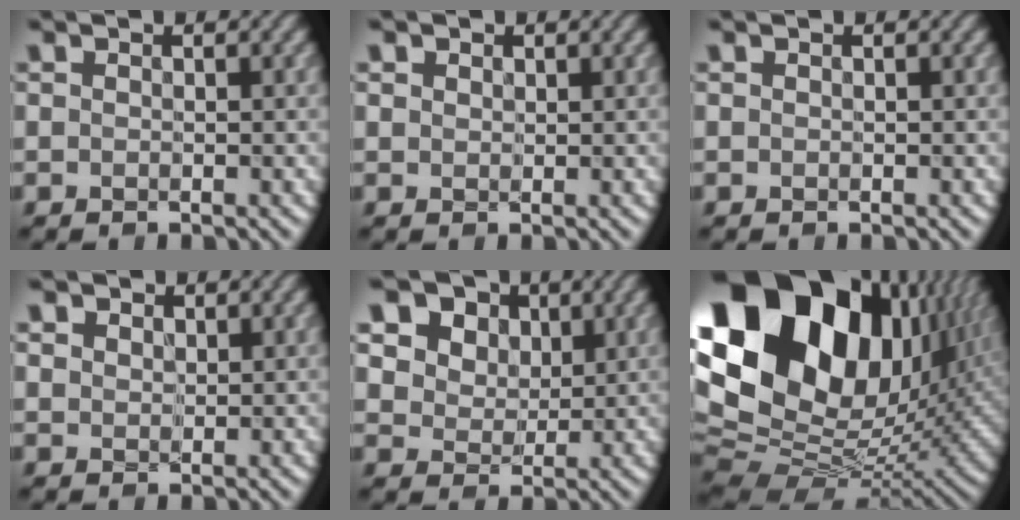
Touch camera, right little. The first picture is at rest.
{"total": 0.9, "force": [0.5, 0.8, 0.2], "torque": [-0.009, -0.002, 0.015]}
{"total": 0.0}
{"total": 1.7, "force": [0.9, 1.3, 0.5], "torque": [-0.022, -0.003, 0.020]}
{"total": 11.7, "force": [6.0, 8.7, 5.0], "torque": [-0.135, 0.024, 0.101]}
{"total": 21.8, "force": [7.5, 14.2, 14.7], "torque": [-0.310, 0.042, 0.130]}